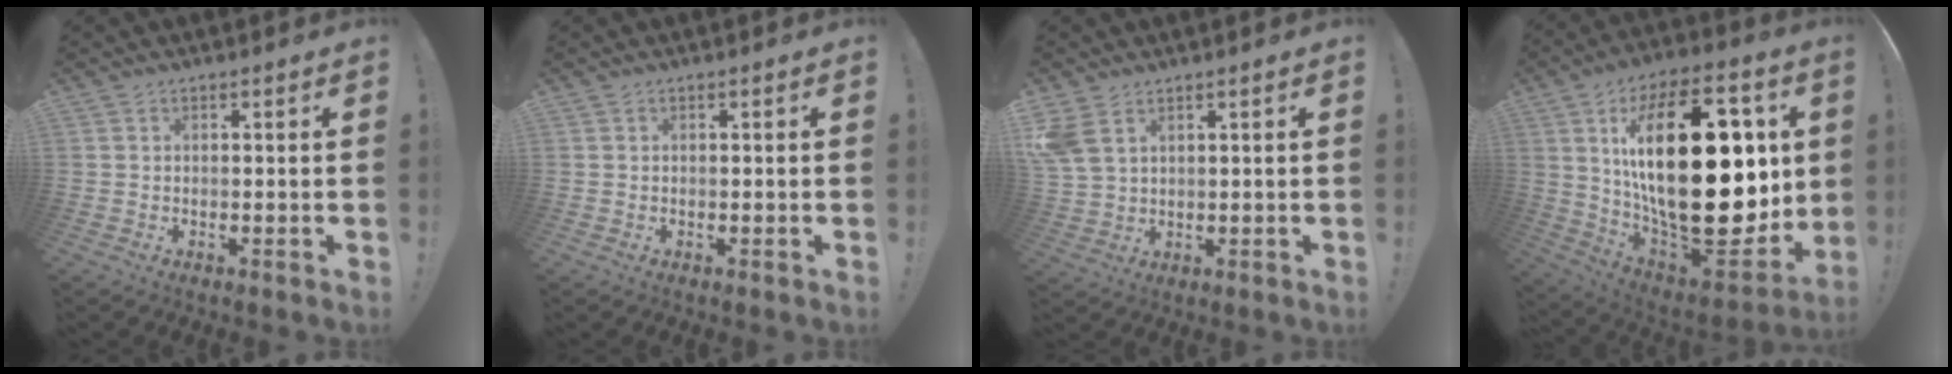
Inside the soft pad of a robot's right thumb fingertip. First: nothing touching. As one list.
[{"total": 0.0}, {"total": 6.9, "force": [3.6, 4.2, 4.1], "torque": [-0.081, -0.007, 0.074]}, {"total": 39.9, "force": [5.6, 19.5, 34.4], "torque": [-0.606, -0.027, 0.120]}]